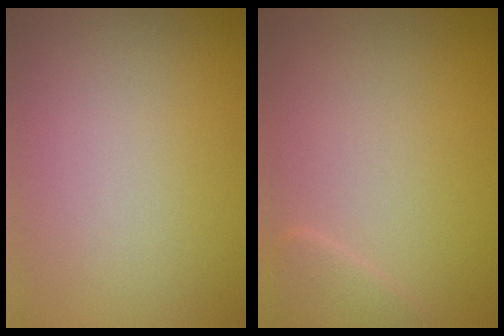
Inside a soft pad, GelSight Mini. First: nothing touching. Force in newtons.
{"total": 1.4, "press": 1.4, "slide": 0.1}